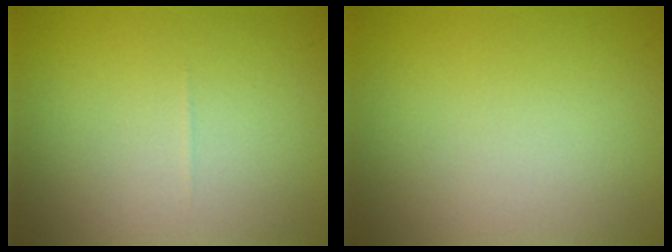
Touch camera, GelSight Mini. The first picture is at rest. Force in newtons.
{"total": 0.0}